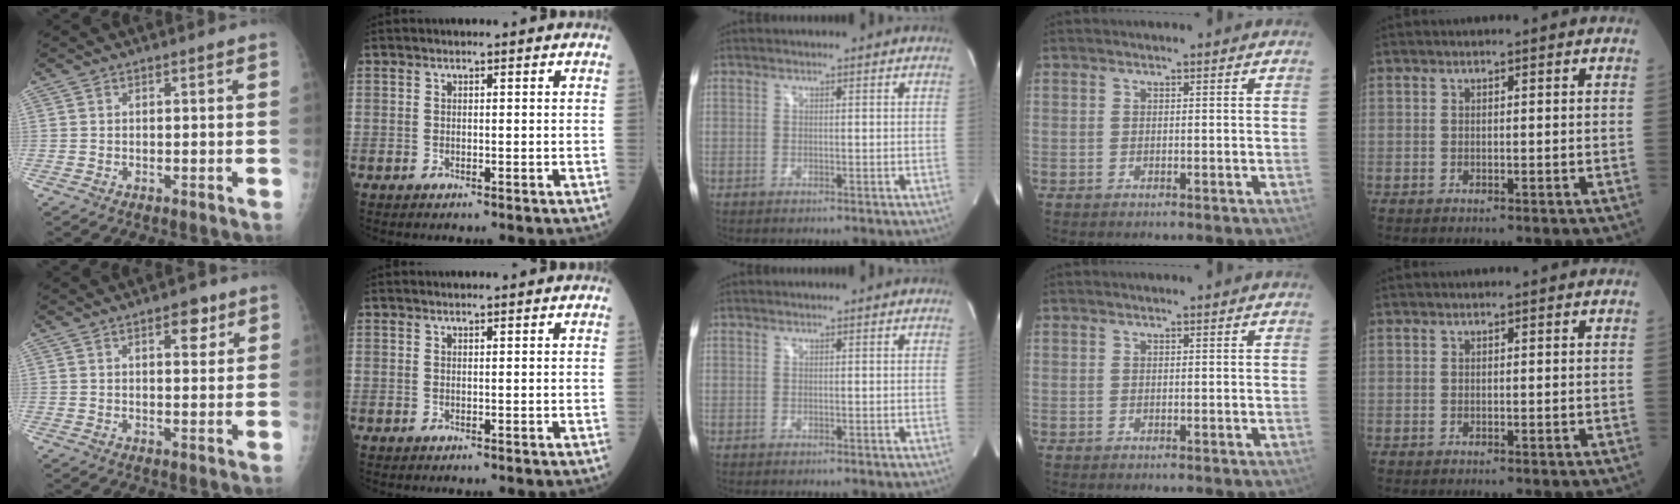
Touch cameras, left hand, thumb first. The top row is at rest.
{"thumb": {"total": 4.7, "force": [2.5, 2.3, 3.2], "torque": [-0.024, -0.010, 0.031]}, "index": {"total": 1.9, "force": [1.9, 0.0, 0.5], "torque": [-0.010, 0.010, 0.026]}}